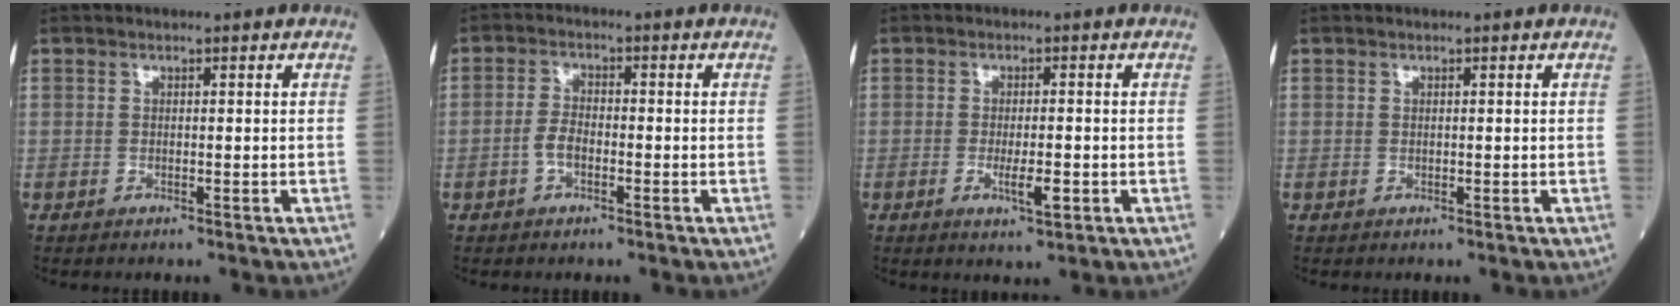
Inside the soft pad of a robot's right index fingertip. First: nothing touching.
{"total": 3.2, "force": [-1.1, 1.6, 2.5], "torque": [-0.052, 0.007, -0.021]}
{"total": 3.9, "force": [-1.2, 0.8, 3.6], "torque": [-0.062, -0.003, -0.017]}
{"total": 0.0}